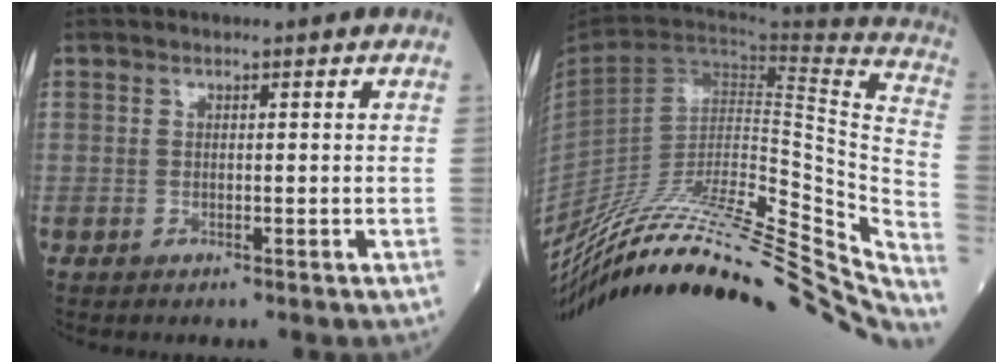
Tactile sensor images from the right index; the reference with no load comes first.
{"total": 38.9, "force": [-32.5, 6.4, 20.4], "torque": [-0.257, -0.039, -0.467]}